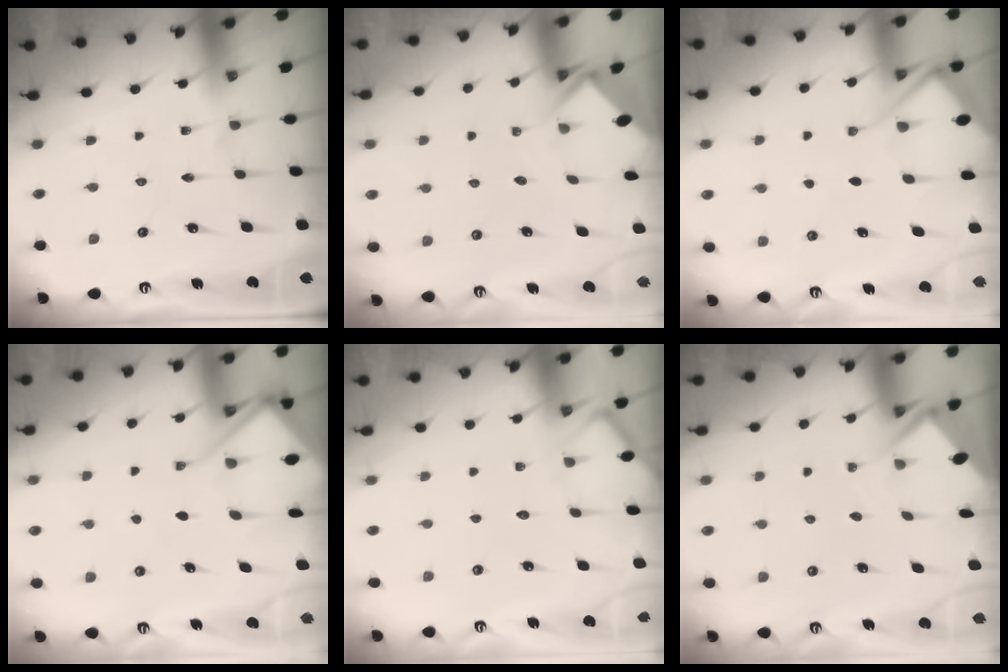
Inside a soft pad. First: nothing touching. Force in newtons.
{"total": 2.7, "press": 2.7, "slide": 0.2}
{"total": 6.3, "press": 6.3, "slide": 0.8}
{"total": 8.5, "press": 8.4, "slide": 0.7}
{"total": 4.6, "press": 4.6, "slide": 0.5}
{"total": 2.8, "press": 2.8, "slide": 0.3}